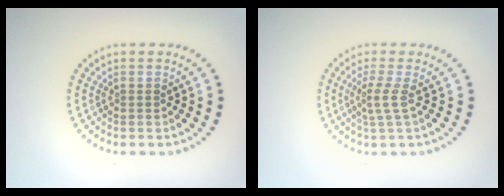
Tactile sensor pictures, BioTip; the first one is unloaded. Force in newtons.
{"total": 2.0, "press": 1.3, "slide": 1.5}